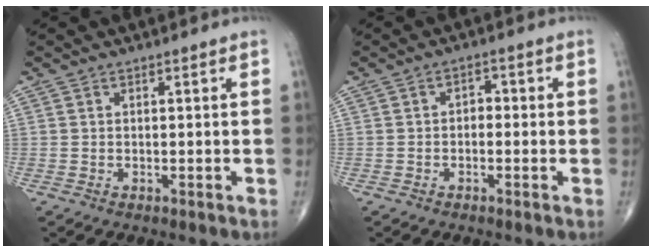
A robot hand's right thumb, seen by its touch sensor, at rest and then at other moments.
{"total": 2.1, "force": [-0.3, 1.5, 1.5], "torque": [-0.007, 0.012, -0.014]}